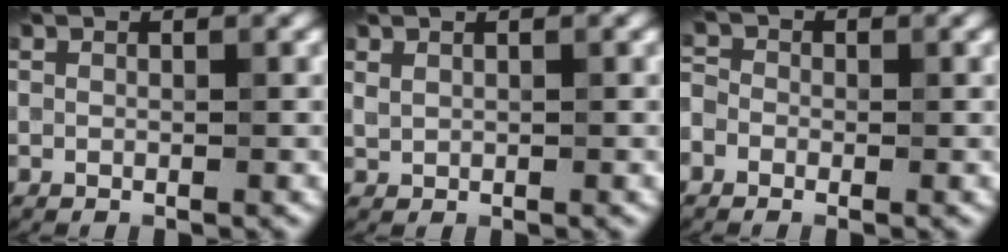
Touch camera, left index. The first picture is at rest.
{"total": 0.6, "force": [0.4, 0.3, 0.4], "torque": [-0.009, 0.004, 0.011]}
{"total": 3.1, "force": [-1.8, 2.4, 0.6], "torque": [0.001, 0.011, -0.052]}